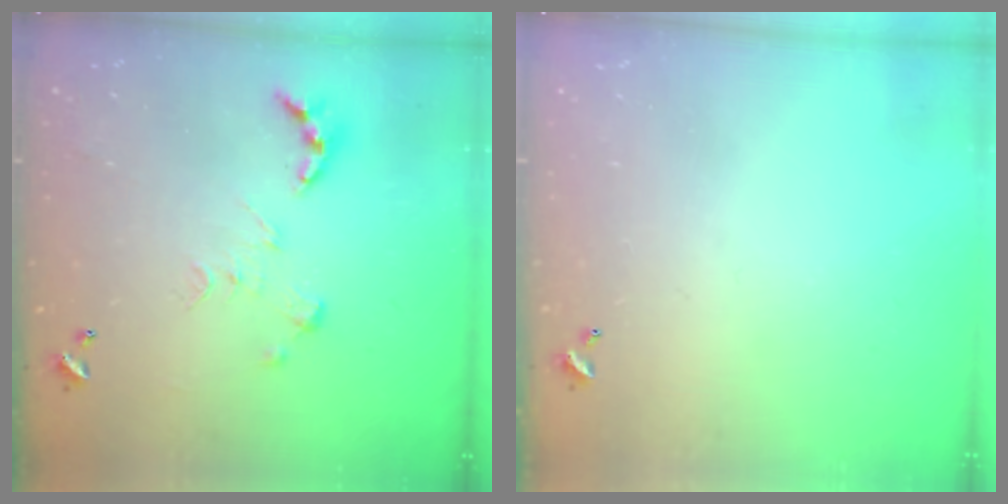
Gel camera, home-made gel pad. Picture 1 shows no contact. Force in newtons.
{"total": 0.0}